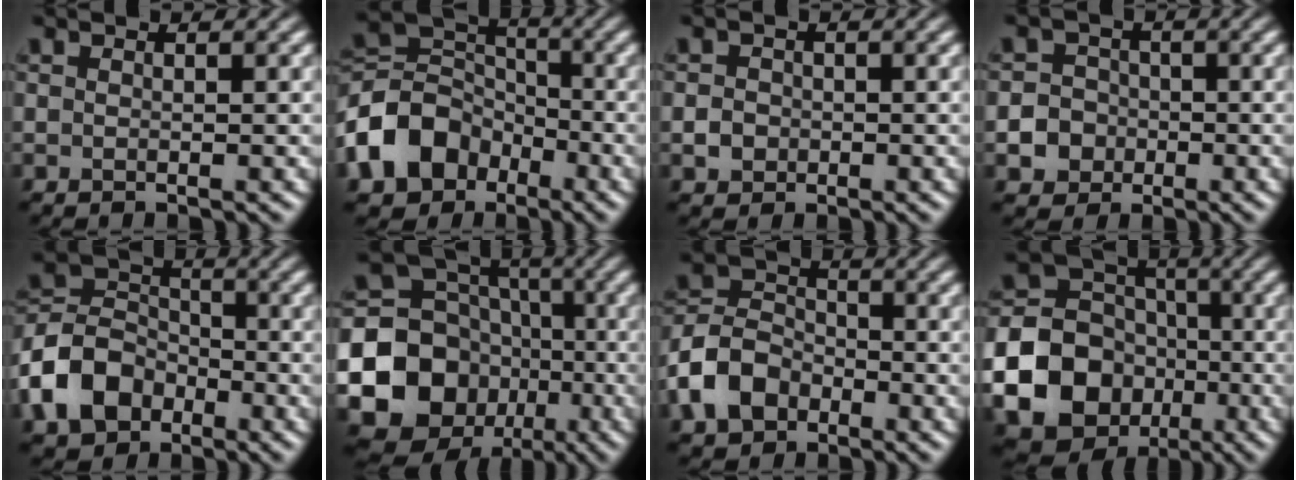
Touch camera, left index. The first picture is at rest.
{"total": 7.7, "force": [-4.3, 5.7, 3.0], "torque": [-0.068, 0.006, -0.085]}
{"total": 1.0, "force": [-0.7, 0.6, -0.4], "torque": [0.002, 0.000, -0.003]}
{"total": 3.8, "force": [-1.9, 3.3, 0.1], "torque": [0.013, 0.003, -0.035]}
{"total": 6.4, "force": [-3.8, 4.5, 2.5], "torque": [-0.062, 0.006, -0.076]}
{"total": 20.2, "force": [-6.2, 18.6, 4.9], "torque": [-0.143, -0.038, -0.118]}
{"total": 5.1, "force": [-3.3, 3.4, 2.0], "torque": [-0.052, 0.006, -0.061]}
{"total": 19.4, "force": [-6.9, 17.4, 5.1], "torque": [-0.153, -0.053, -0.130]}